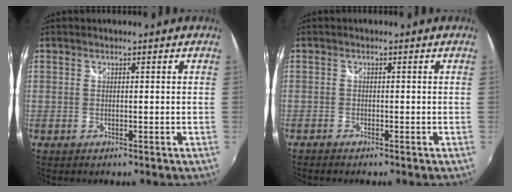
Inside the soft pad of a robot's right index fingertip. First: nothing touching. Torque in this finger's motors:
{"motor_torque": [0.02, -0.02, 0.04, 0.00]}